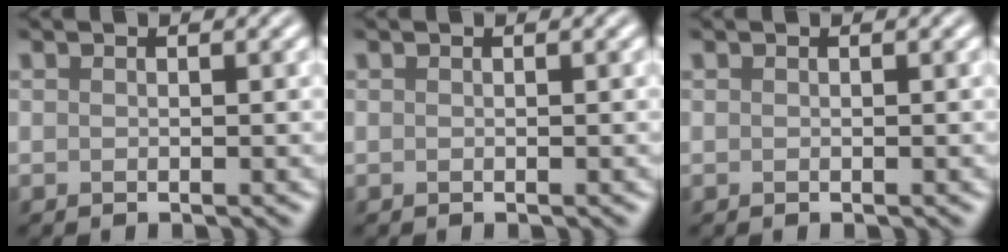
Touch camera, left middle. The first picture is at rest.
{"total": 0.0}
{"total": 0.0}